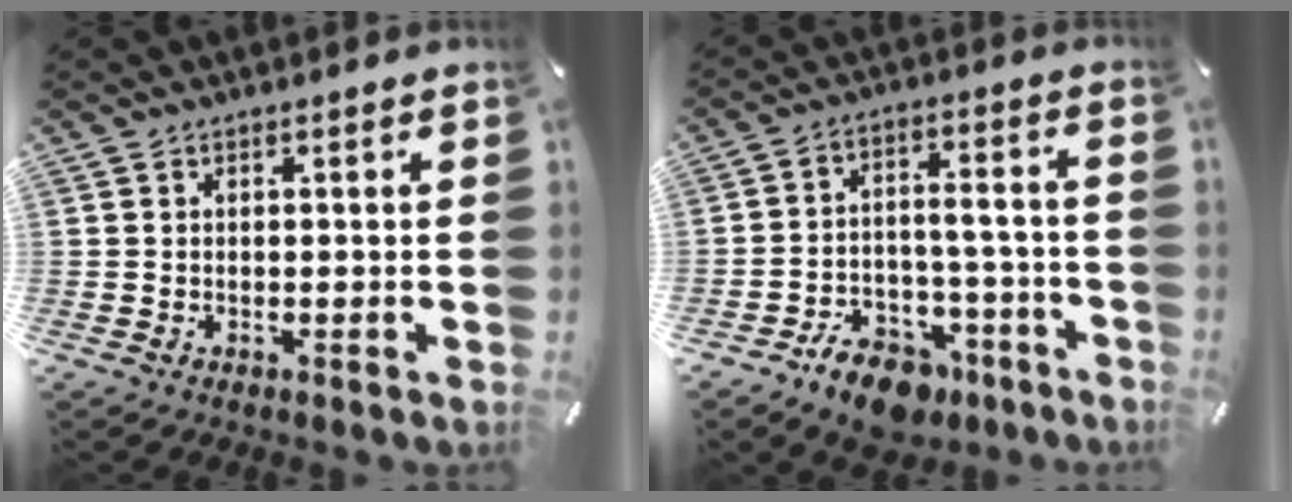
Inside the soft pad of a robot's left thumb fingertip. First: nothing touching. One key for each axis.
{"total": 10.9, "fx": -7.5, "fy": 6.3, "fz": 4.9, "tx": -0.069, "ty": 0.065, "tz": -0.128}